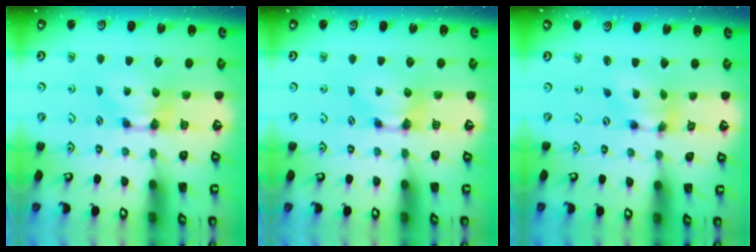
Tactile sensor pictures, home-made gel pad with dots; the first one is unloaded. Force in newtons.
{"total": 0.0}
{"total": 5.3, "press": 4.8, "slide": 2.1}